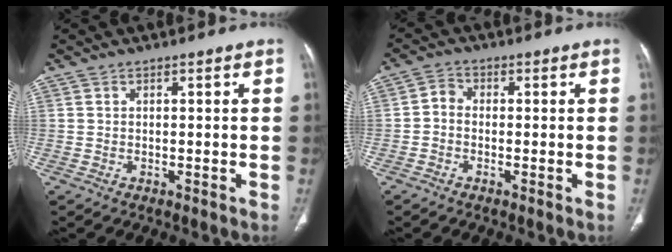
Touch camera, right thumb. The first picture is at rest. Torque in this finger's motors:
{"motor_torque": [-0.62, 0.03, -0.32, -0.04, 0.08]}